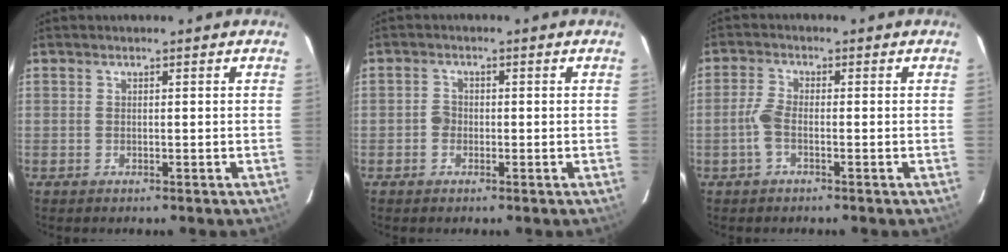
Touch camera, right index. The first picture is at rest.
{"total": 1.7, "force": [-0.6, 1.4, 0.5], "torque": [-0.011, 0.005, -0.013]}
{"total": 3.3, "force": [-1.3, 1.0, 2.8], "torque": [-0.072, 0.005, -0.027]}